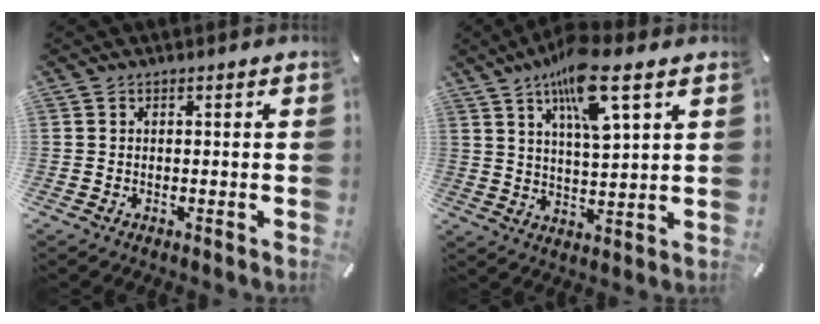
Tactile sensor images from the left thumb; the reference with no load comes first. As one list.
[{"total": 13.1, "force": [7.8, 3.3, 9.9], "torque": [-0.176, -0.027, 0.131]}]